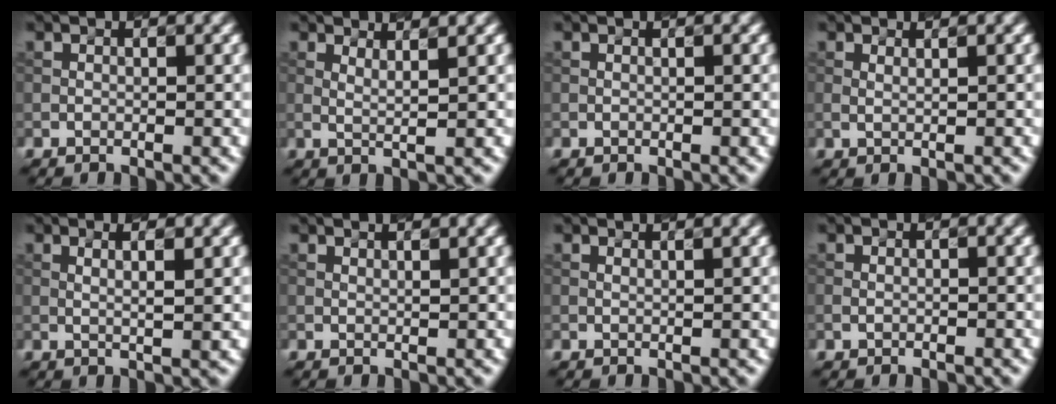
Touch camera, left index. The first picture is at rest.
{"total": 2.3, "force": [1.3, 0.4, 1.9], "torque": [-0.031, -0.004, 0.014]}
{"total": 0.0}
{"total": 1.3, "force": [0.5, 0.4, 1.1], "torque": [-0.017, -0.002, 0.003]}
{"total": 2.8, "force": [0.9, 0.7, 2.5], "torque": [-0.028, 0.002, 0.005]}
{"total": 1.3, "force": [1.1, 0.3, 0.7], "torque": [-0.009, -0.001, 0.010]}
{"total": 1.3, "force": [0.9, 0.4, 0.8], "torque": [-0.007, -0.001, 0.001]}
{"total": 0.7, "force": [-0.2, 0.3, 0.6], "torque": [-0.012, -0.001, -0.002]}